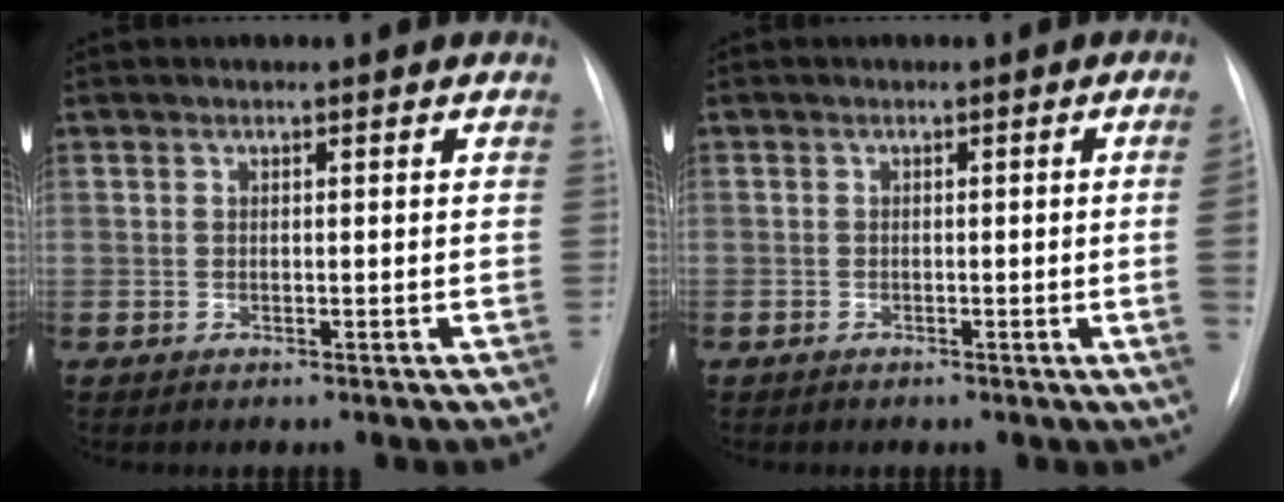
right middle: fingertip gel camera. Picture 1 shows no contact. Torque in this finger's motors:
{"motor_torque": [1.22, -0.92, -0.02, -0.21]}